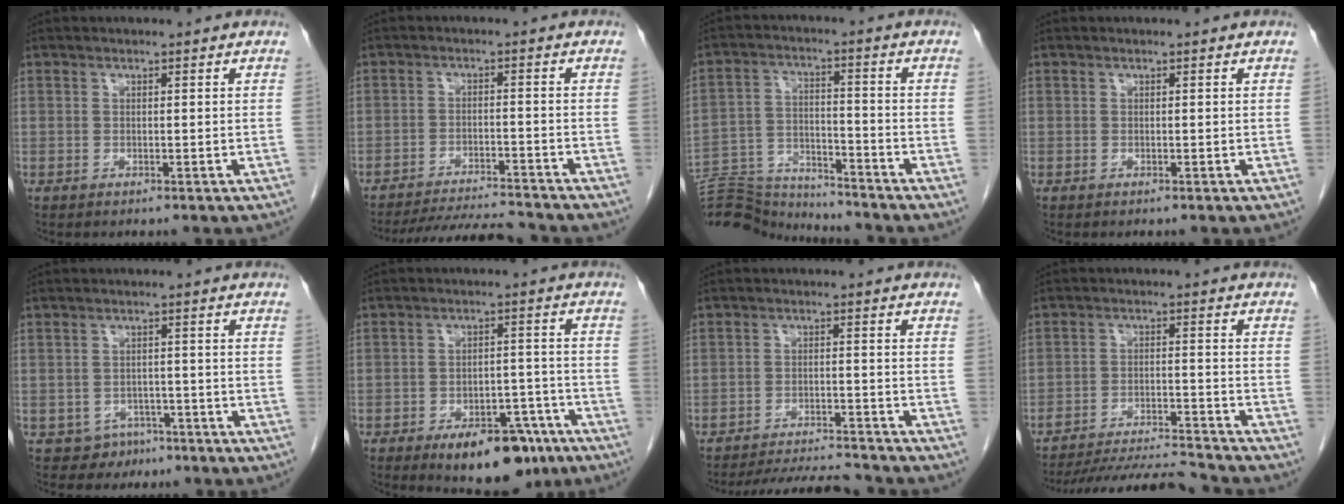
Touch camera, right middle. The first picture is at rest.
{"total": 10.2, "force": [-9.9, 0.0, 2.5], "torque": [-0.038, -0.011, -0.154]}
{"total": 16.8, "force": [-16.2, 2.3, 3.6], "torque": [-0.084, 0.008, -0.262]}
{"total": 0.0}
{"total": 3.9, "force": [-2.5, 3.0, 0.0], "torque": [0.003, 0.012, -0.031]}
{"total": 11.8, "force": [-7.8, 5.2, 7.2], "torque": [-0.079, 0.010, -0.110]}
{"total": 9.6, "force": [-9.4, 0.3, 2.0], "torque": [-0.030, -0.008, -0.145]}
{"total": 12.6, "force": [-12.2, -0.4, 2.8], "torque": [-0.042, -0.009, -0.193]}